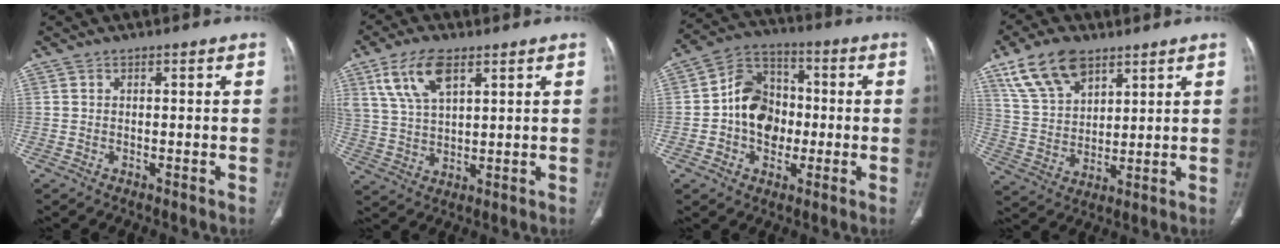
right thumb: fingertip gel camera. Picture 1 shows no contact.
{"total": 10.0, "force": [5.2, 4.6, 7.2], "torque": [-0.144, -0.013, 0.109]}
{"total": 12.2, "force": [-1.1, 9.8, 7.3], "torque": [-0.085, 0.032, -0.025]}
{"total": 12.7, "force": [7.9, 6.9, 7.2], "torque": [-0.121, -0.024, 0.158]}